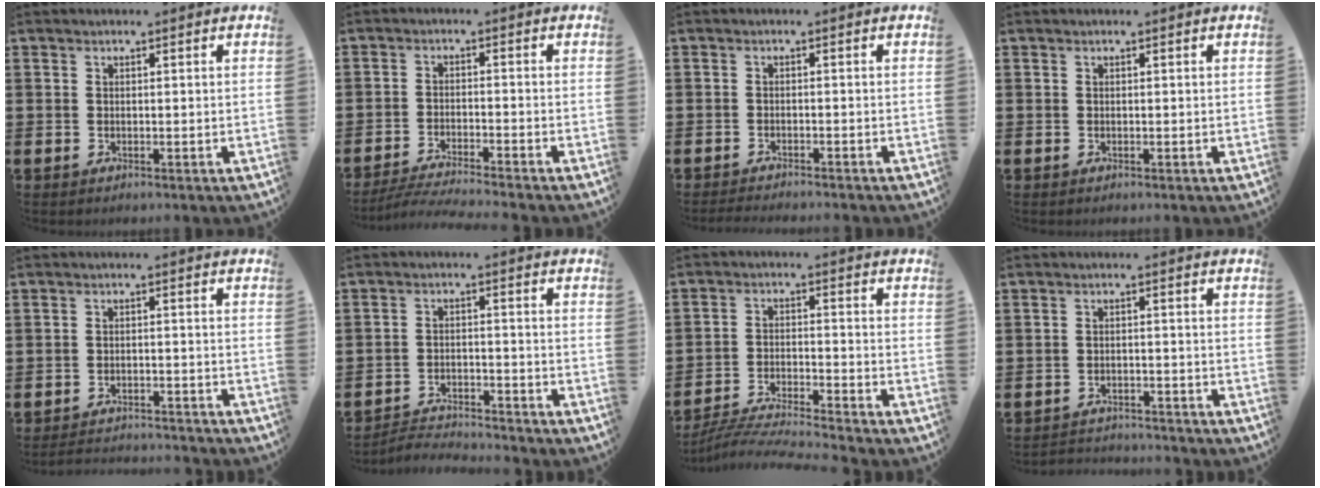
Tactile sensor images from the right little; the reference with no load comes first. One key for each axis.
{"total": 3.1, "fx": -2.9, "fy": -0.3, "fz": 1.2, "tx": -0.017, "ty": -0.002, "tz": -0.055}
{"total": 1.3, "fx": -1.3, "fy": -0.1, "fz": 0.2, "tx": -0.003, "ty": 0.000, "tz": -0.025}
{"total": 0.0}
{"total": 2.5, "fx": -2.5, "fy": 0.0, "fz": 0.1, "tx": -0.005, "ty": 0.002, "tz": -0.053}
{"total": 3.1, "fx": -3.1, "fy": 0.1, "fz": 0.0, "tx": -0.005, "ty": 0.003, "tz": -0.067}
{"total": 5.0, "fx": -4.8, "fy": -0.4, "fz": 1.3, "tx": -0.025, "ty": -0.013, "tz": -0.096}
{"total": 2.3, "fx": -2.3, "fy": 0.1, "fz": -0.3, "tx": -0.002, "ty": 0.003, "tz": -0.051}